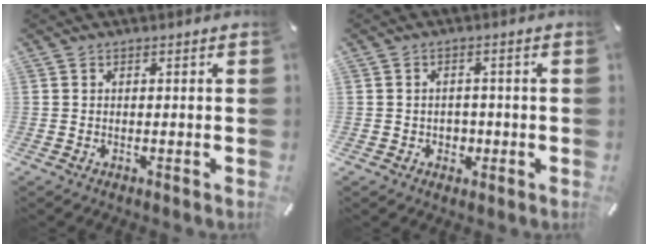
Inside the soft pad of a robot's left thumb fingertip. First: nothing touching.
{"total": 2.9, "force": [-0.6, 2.6, 1.1], "torque": [-0.013, -0.001, -0.014]}